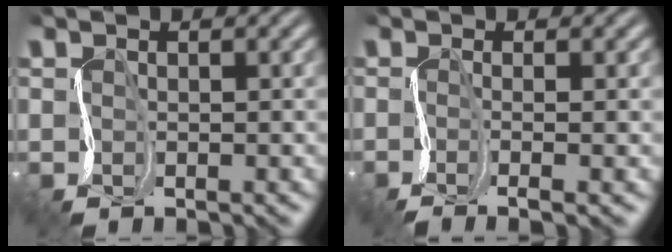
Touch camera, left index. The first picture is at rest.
{"total": 2.5, "force": [-1.1, 0.6, 2.1], "torque": [-0.030, -0.006, -0.022]}